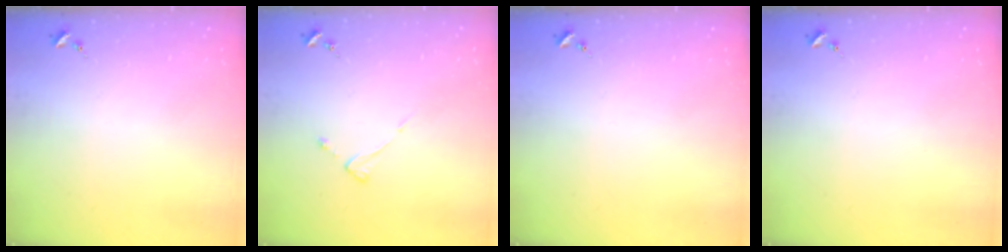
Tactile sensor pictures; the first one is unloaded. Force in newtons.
{"total": 3.9, "press": 3.9, "slide": 0.3}
{"total": 0.0}
{"total": 0.0}